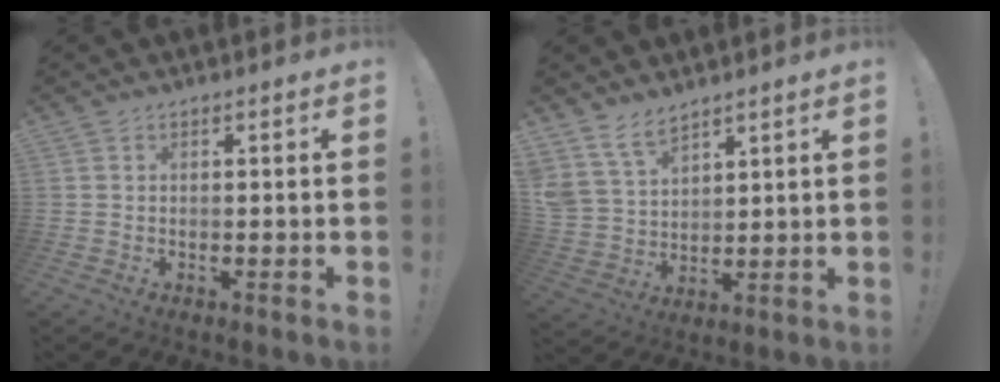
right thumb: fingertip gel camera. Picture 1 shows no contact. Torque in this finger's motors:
{"motor_torque": [0.24, 0.29, 0.22, 0.11, 0.28]}